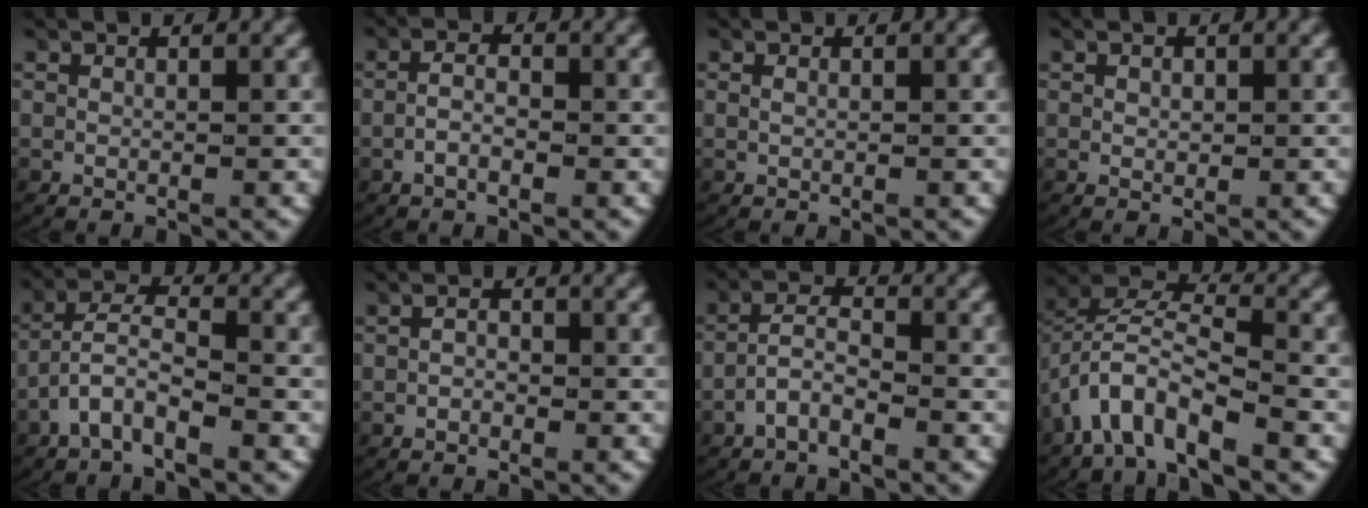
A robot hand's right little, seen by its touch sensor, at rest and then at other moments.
{"total": 2.0, "force": [-0.9, 1.0, 1.5], "torque": [-0.031, -0.004, -0.016]}
{"total": 0.0}
{"total": 0.6, "force": [0.1, 0.5, 0.4], "torque": [-0.009, -0.005, 0.008]}
{"total": 3.8, "force": [-1.6, 2.1, 2.7], "torque": [-0.064, -0.005, -0.032]}
{"total": 1.0, "force": [-0.5, 0.6, 0.5], "torque": [-0.007, -0.004, -0.011]}
{"total": 2.7, "force": [-1.6, 1.3, 1.8], "torque": [-0.040, -0.001, -0.035]}
{"total": 5.8, "force": [-0.9, 4.2, 3.9], "torque": [-0.089, -0.001, -0.030]}